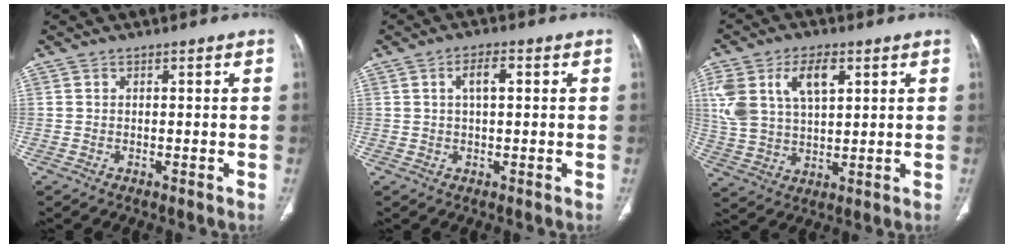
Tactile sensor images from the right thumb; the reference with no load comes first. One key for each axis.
{"total": 3.8, "fx": 0.9, "fy": 1.6, "fz": 3.3, "tx": -0.060, "ty": 0.009, "tz": 0.017}
{"total": 14.2, "fx": 5.3, "fy": 8.0, "fz": 10.5, "tx": -0.206, "ty": 0.002, "tz": 0.108}